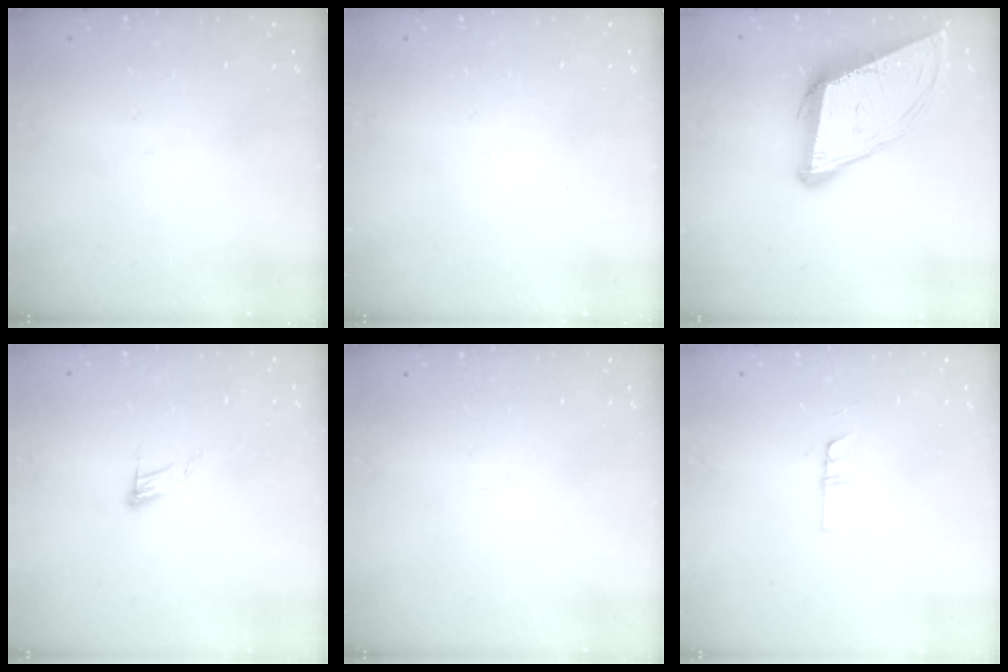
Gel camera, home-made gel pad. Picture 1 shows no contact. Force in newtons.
{"total": 0.0}
{"total": 13.2, "press": 12.6, "slide": 4.0}
{"total": 6.1, "press": 6.1, "slide": 0.3}
{"total": 0.0}
{"total": 3.7, "press": 3.7, "slide": 0.4}